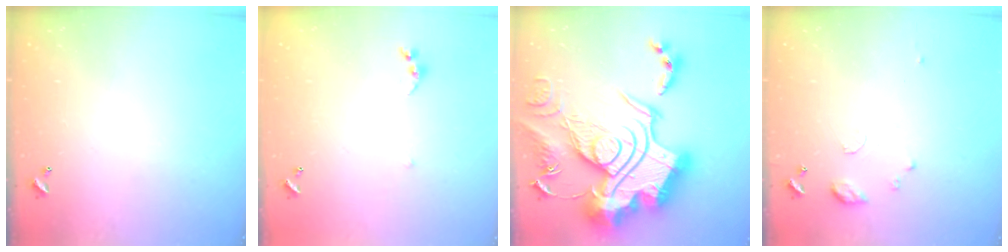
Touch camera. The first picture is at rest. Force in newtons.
{"total": 5.0, "press": 5.0, "slide": 0.6}
{"total": 0.7, "press": 0.7, "slide": 0.1}
{"total": 7.9, "press": 7.8, "slide": 0.8}